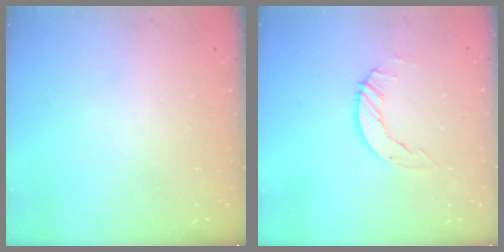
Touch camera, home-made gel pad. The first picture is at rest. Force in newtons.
{"total": 5.9, "press": 5.9, "slide": 0.4}